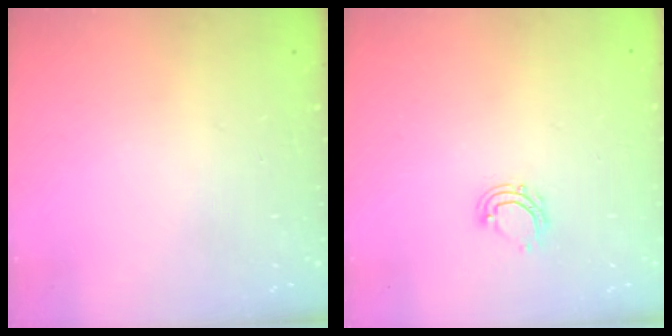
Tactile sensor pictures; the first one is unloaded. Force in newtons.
{"total": 6.0, "press": 5.9, "slide": 1.0}